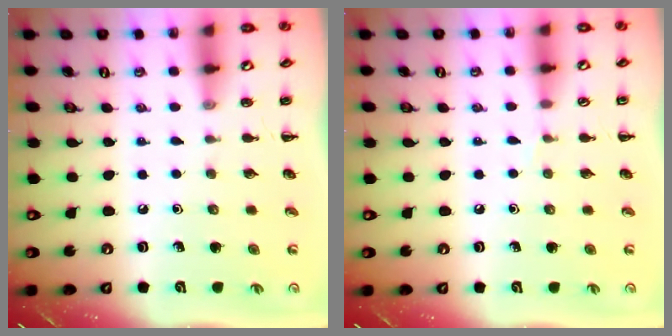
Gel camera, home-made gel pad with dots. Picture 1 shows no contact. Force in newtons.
{"total": 3.1, "press": 2.9, "slide": 1.1}